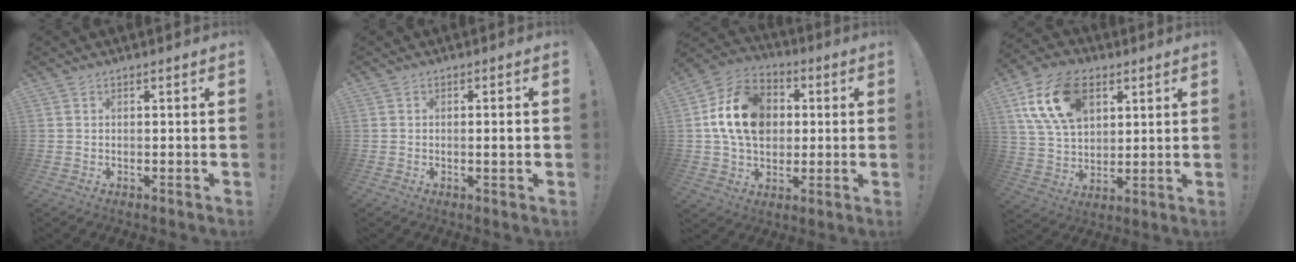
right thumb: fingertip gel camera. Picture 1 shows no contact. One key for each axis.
{"total": 2.1, "fx": -0.3, "fy": 0.1, "fz": 2.1, "tx": -0.036, "ty": 0.002, "tz": -0.007}
{"total": 17.5, "fx": 2.5, "fy": 13.5, "fz": 10.9, "tx": -0.183, "ty": 0.010, "tz": 0.055}
{"total": 18.3, "fx": 7.8, "fy": 11.8, "fz": 11.6, "tx": -0.214, "ty": -0.016, "tz": 0.148}